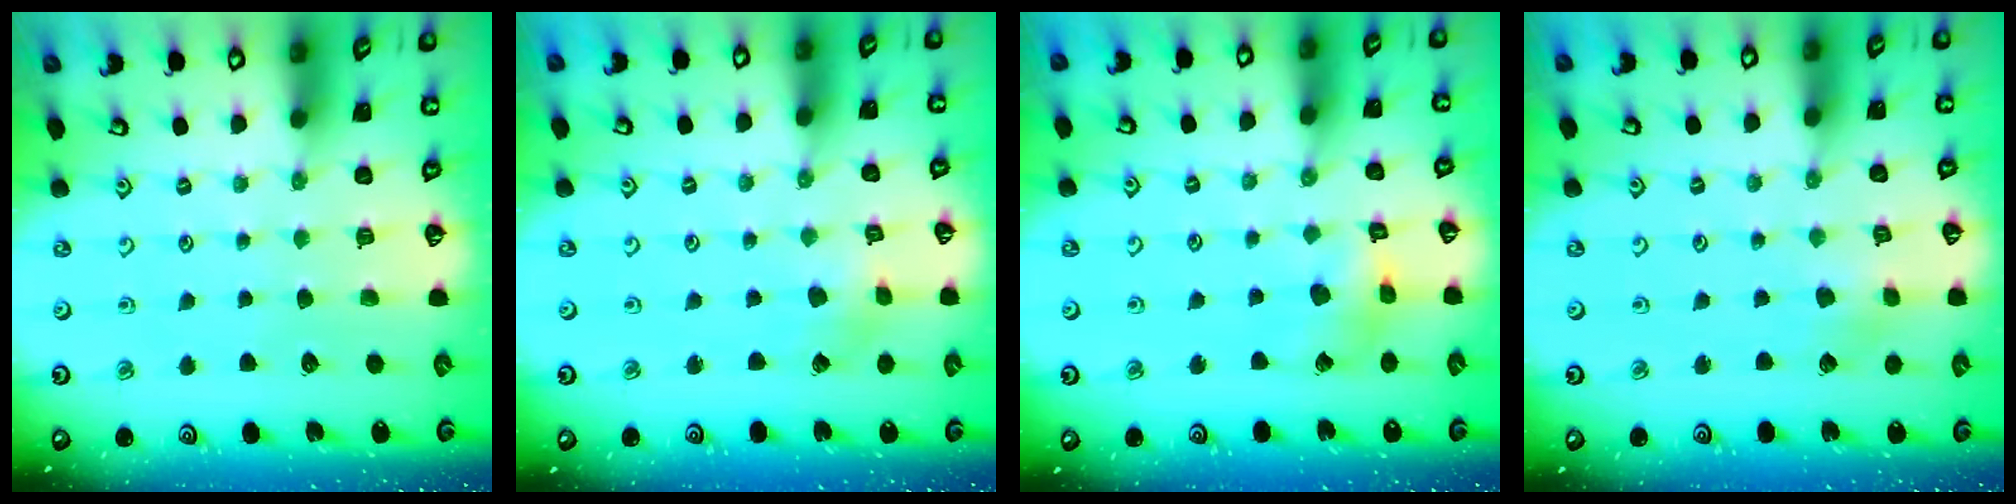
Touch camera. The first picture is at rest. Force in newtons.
{"total": 1.9, "press": 1.9, "slide": 0.3}
{"total": 7.7, "press": 7.6, "slide": 0.9}
{"total": 3.1, "press": 3.0, "slide": 0.5}